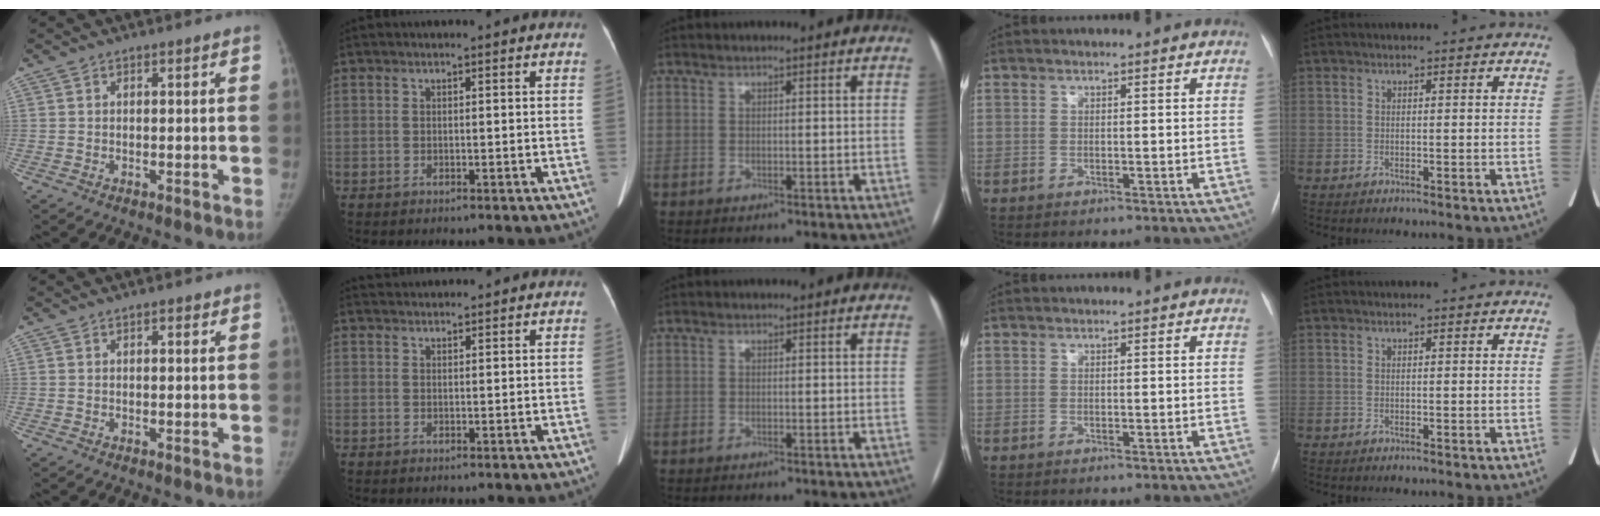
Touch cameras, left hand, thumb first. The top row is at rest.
{"thumb": {"total": 1.4, "force": [0.8, 0.7, 0.9], "torque": [-0.007, -0.001, 0.008]}, "index": {"total": 3.2, "force": [3.1, 0.4, 0.1], "torque": [-0.008, 0.032, 0.050]}}